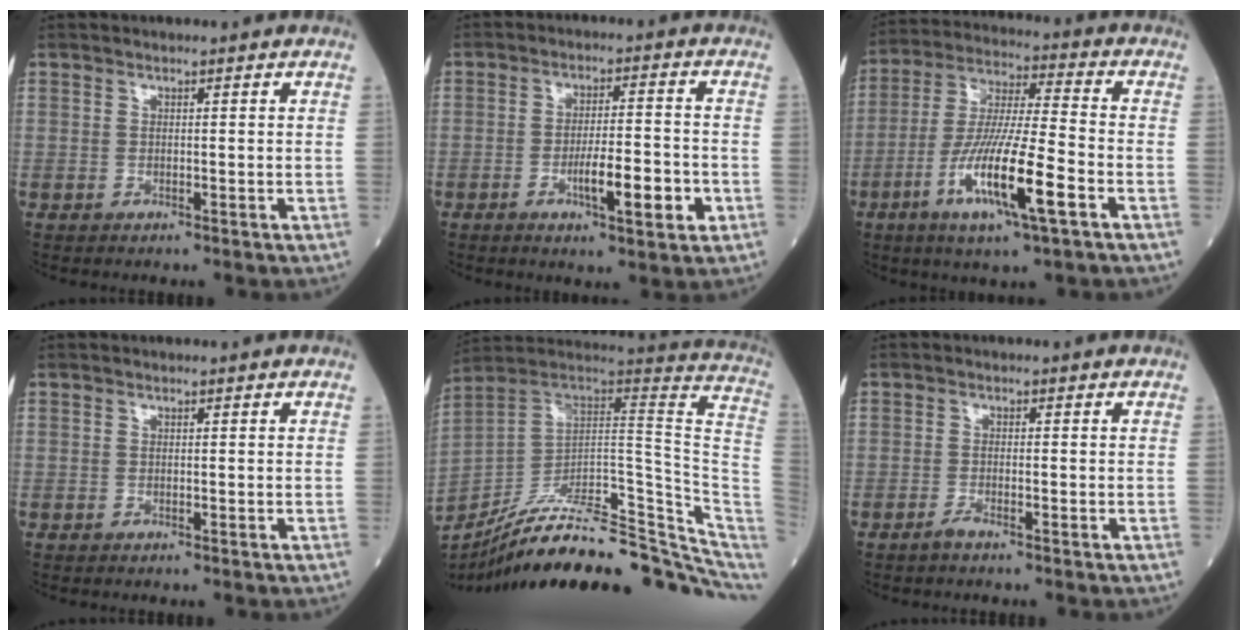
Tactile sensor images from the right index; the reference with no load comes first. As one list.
[{"total": 7.8, "force": [-2.8, 1.3, 7.2], "torque": [-0.118, -0.001, -0.042]}, {"total": 14.7, "force": [-5.8, 1.0, 13.5], "torque": [-0.263, -0.019, -0.105]}, {"total": 0.0}, {"total": 27.8, "force": [-22.7, 5.0, 15.1], "torque": [-0.138, 0.021, -0.329]}, {"total": 1.4, "force": [-1.0, 0.0, 0.9], "torque": [-0.022, -0.002, -0.021]}]